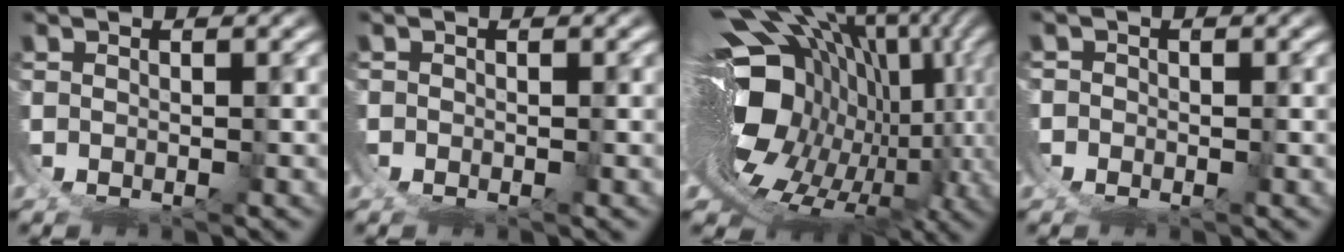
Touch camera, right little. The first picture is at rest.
{"total": 0.0}
{"total": 21.0, "force": [0.3, 13.3, 16.3], "torque": [-0.244, -0.020, 0.008]}
{"total": 1.1, "force": [-0.7, 0.8, 0.0], "torque": [0.004, 0.000, -0.019]}